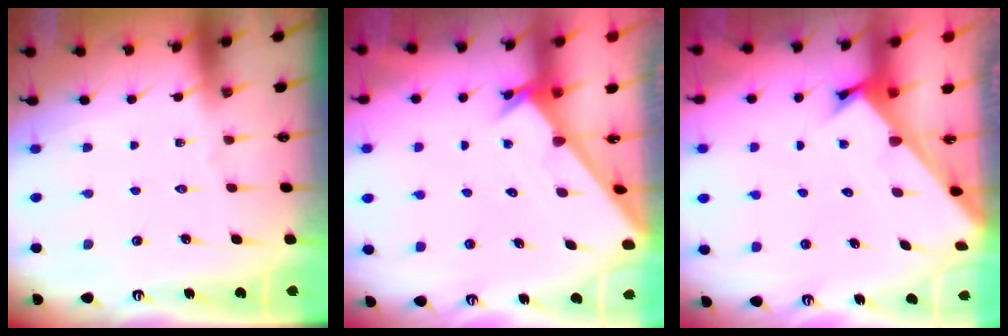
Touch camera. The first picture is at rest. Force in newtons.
{"total": 2.2, "press": 2.2, "slide": 0.1}
{"total": 2.4, "press": 2.4, "slide": 0.2}